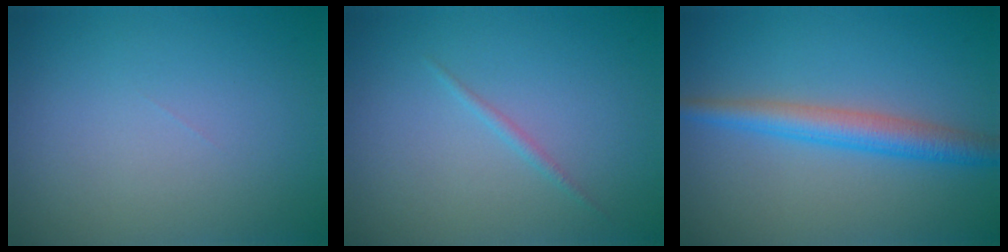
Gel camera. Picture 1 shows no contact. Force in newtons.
{"total": 0.7, "press": 0.7, "slide": 0.1}
{"total": 3.8, "press": 3.8, "slide": 0.1}